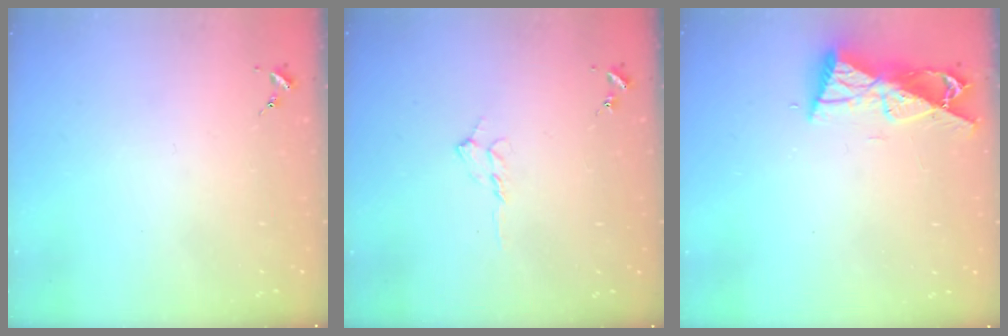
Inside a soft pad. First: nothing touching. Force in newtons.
{"total": 7.3, "press": 7.2, "slide": 0.8}
{"total": 8.8, "press": 8.7, "slide": 1.0}